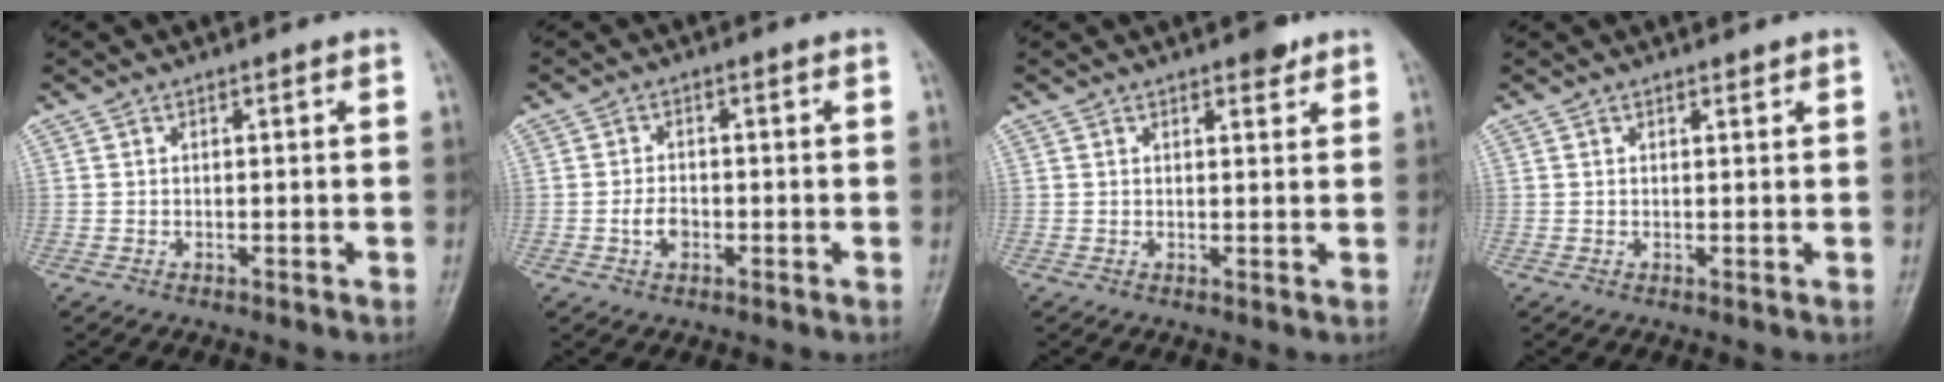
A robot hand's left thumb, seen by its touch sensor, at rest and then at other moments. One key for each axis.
{"total": 3.1, "fx": -1.0, "fy": 2.1, "fz": 2.1, "tx": -0.033, "ty": 0.009, "tz": -0.020}
{"total": 2.5, "fx": 1.8, "fy": 1.0, "fz": 1.5, "tx": -0.012, "ty": -0.009, "tz": 0.023}
{"total": 0.6, "fx": 0.6, "fy": 0.2, "fz": 0.2, "tx": -0.006, "ty": -0.005, "tz": 0.009}